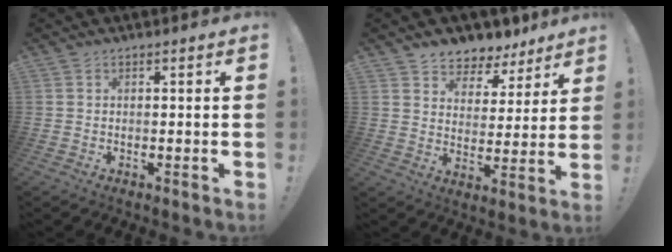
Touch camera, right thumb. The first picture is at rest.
{"total": 6.6, "force": [5.2, 4.0, 0.8], "torque": [-0.005, -0.053, 0.099]}